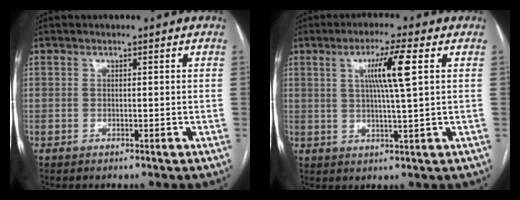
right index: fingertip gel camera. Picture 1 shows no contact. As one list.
[{"total": 7.2, "force": [2.2, -0.6, 6.9], "torque": [-0.124, 0.001, 0.039]}]